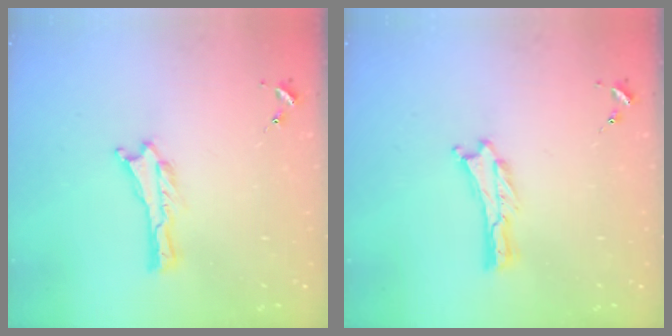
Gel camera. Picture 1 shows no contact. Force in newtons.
{"total": 0.0}